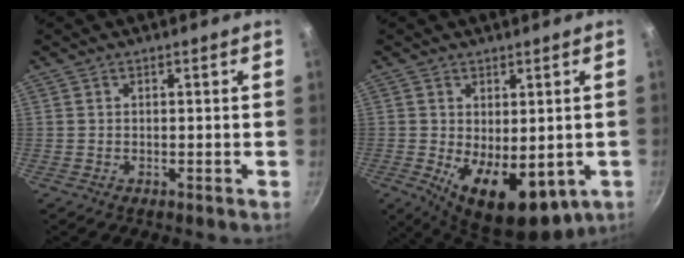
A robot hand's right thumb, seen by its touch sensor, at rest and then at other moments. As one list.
[{"total": 12.9, "force": [-2.1, 7.0, 10.7], "torque": [-0.137, -0.025, -0.013]}]